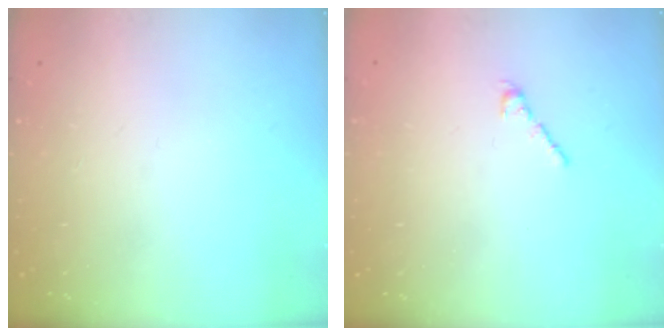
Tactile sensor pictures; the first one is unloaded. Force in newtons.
{"total": 2.5, "press": 2.4, "slide": 0.7}